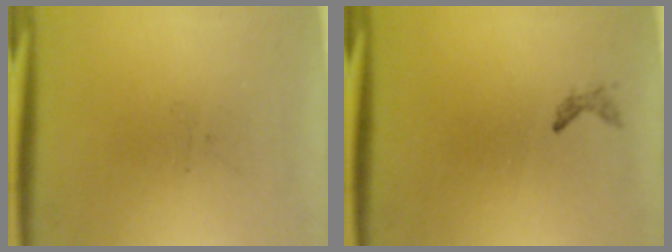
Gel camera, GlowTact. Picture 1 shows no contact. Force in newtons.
{"total": 0.7}